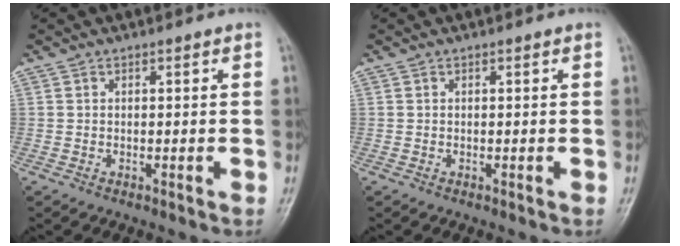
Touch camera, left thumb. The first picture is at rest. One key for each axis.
{"total": 0.0}